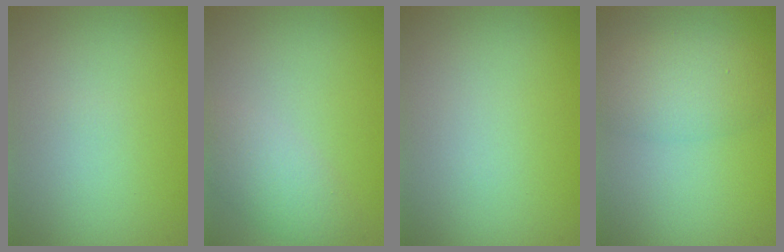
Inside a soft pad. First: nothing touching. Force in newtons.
{"total": 2.9, "press": 2.9, "slide": 0.2}
{"total": 0.0}
{"total": 4.2, "press": 4.1, "slide": 0.3}